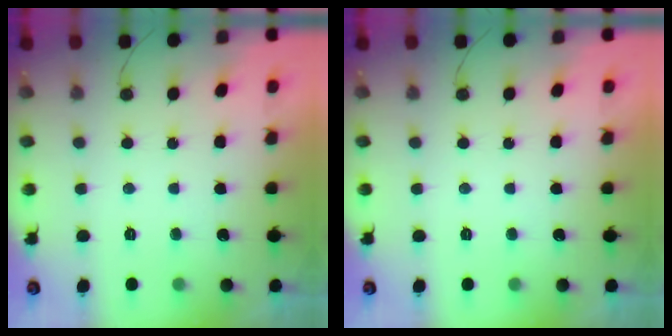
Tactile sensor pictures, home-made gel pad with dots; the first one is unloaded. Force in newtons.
{"total": 0.0}